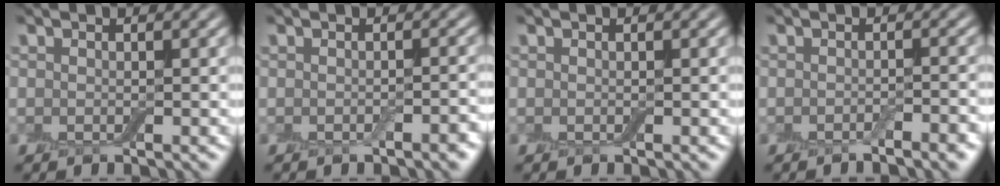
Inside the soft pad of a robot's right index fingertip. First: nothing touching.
{"total": 1.4, "force": [-0.7, 0.4, 1.1], "torque": [-0.016, -0.002, -0.010]}
{"total": 0.0}
{"total": 2.3, "force": [-1.4, 0.5, 1.8], "torque": [-0.021, 0.000, -0.023]}